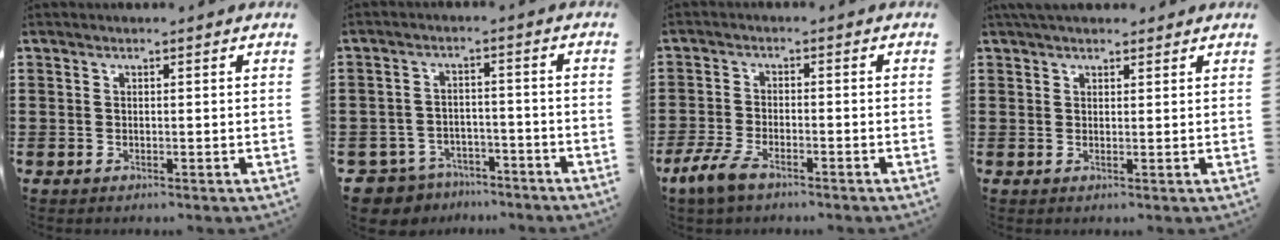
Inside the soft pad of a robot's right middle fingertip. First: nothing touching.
{"total": 4.5, "force": [-4.3, 1.1, 0.1], "torque": [-0.032, -0.005, -0.096]}
{"total": 5.2, "force": [-3.4, 1.9, 3.4], "torque": [-0.092, -0.009, -0.070]}
{"total": 2.1, "force": [1.9, 0.5, 0.6], "torque": [-0.015, 0.006, 0.037]}